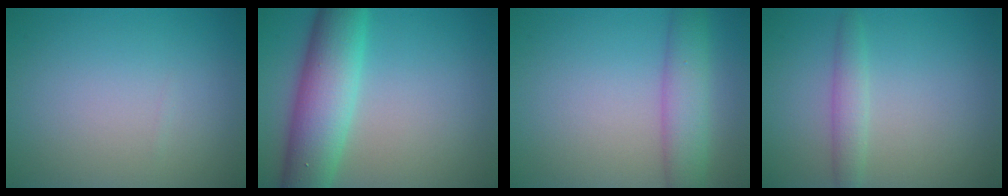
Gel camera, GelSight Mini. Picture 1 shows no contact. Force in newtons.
{"total": 8.2, "press": 8.2, "slide": 0.3}
{"total": 4.3, "press": 4.3, "slide": 0.1}
{"total": 1.9, "press": 1.9, "slide": 0.0}